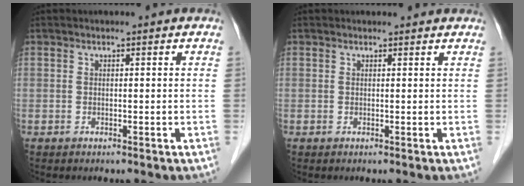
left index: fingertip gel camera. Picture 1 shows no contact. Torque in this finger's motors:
{"motor_torque": [1.02, -1.12, 0.02, -0.01]}